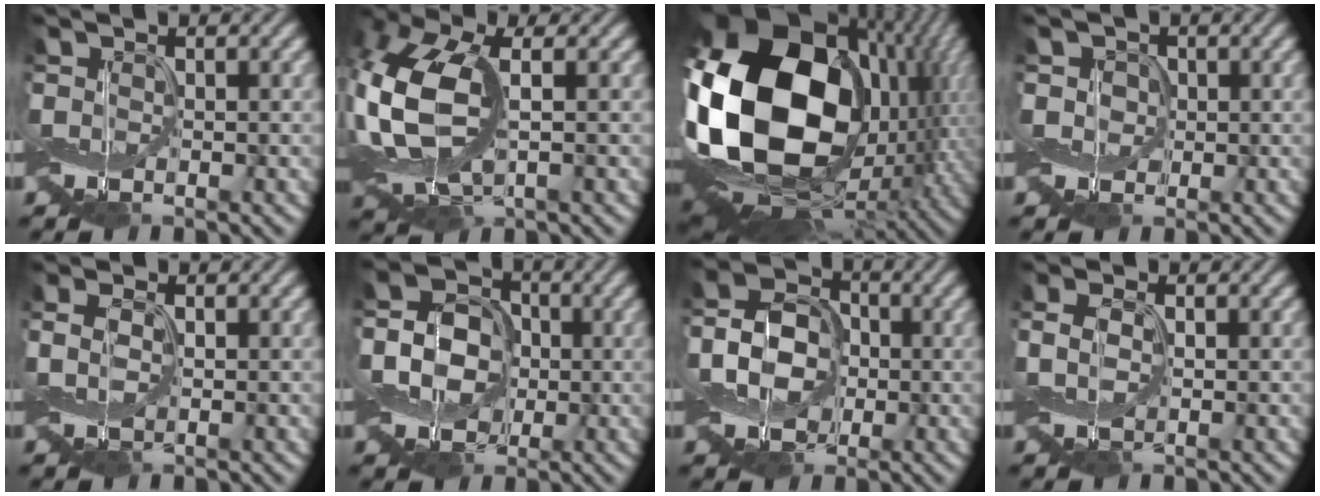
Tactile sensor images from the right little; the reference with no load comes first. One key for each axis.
{"total": 9.1, "fx": 0.4, "fy": 4.9, "fz": 7.7, "tx": -0.202, "ty": 0.004, "tz": 0.007}
{"total": 21.1, "fx": 0.9, "fy": 15.0, "fz": 14.8, "tx": -0.332, "ty": -0.023, "tz": 0.033}
{"total": 1.8, "fx": -0.1, "fy": 1.6, "fz": 0.7, "tx": -0.018, "ty": 0.004, "tz": -0.011}
{"total": 1.0, "fx": -0.2, "fy": 0.6, "fz": 0.9, "tx": -0.023, "ty": 0.003, "tz": -0.004}
{"total": 5.5, "fx": -1.1, "fy": 4.4, "fz": 3.1, "tx": -0.048, "ty": 0.002, "tz": -0.038}
{"total": 4.7, "fx": -1.6, "fy": 3.5, "fz": 2.7, "tx": -0.042, "ty": 0.007, "tz": -0.041}
{"total": 1.4, "fx": -0.3, "fy": 0.8, "fz": 1.1, "tx": -0.028, "ty": 0.004, "tz": -0.007}